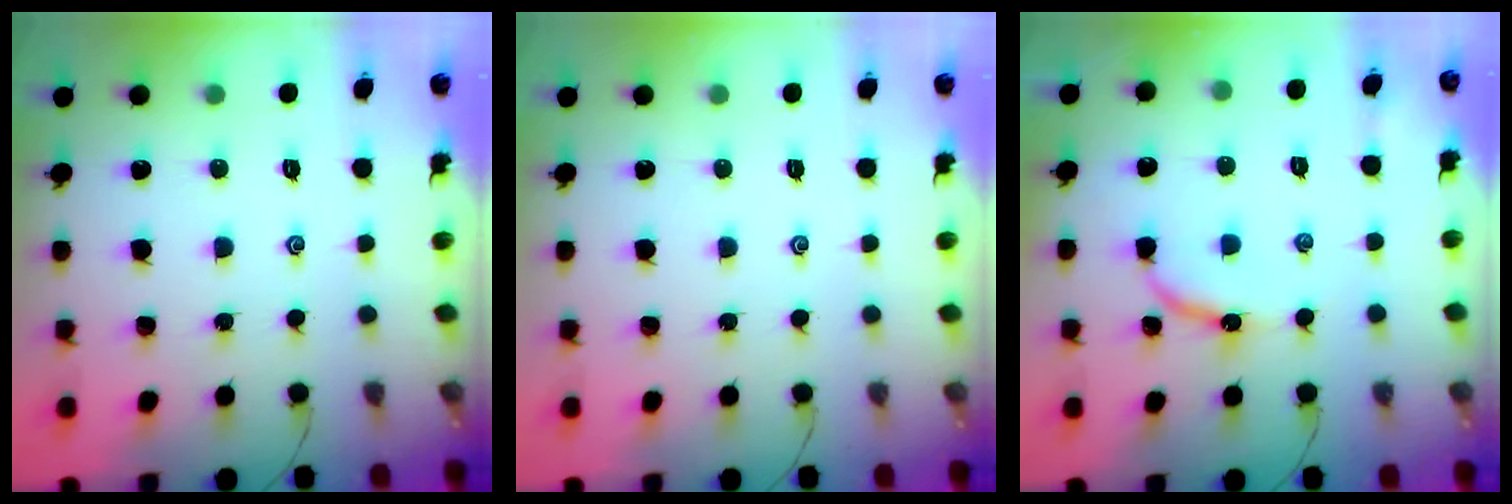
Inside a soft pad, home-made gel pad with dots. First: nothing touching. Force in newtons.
{"total": 0.0}
{"total": 7.0, "press": 7.0, "slide": 0.3}